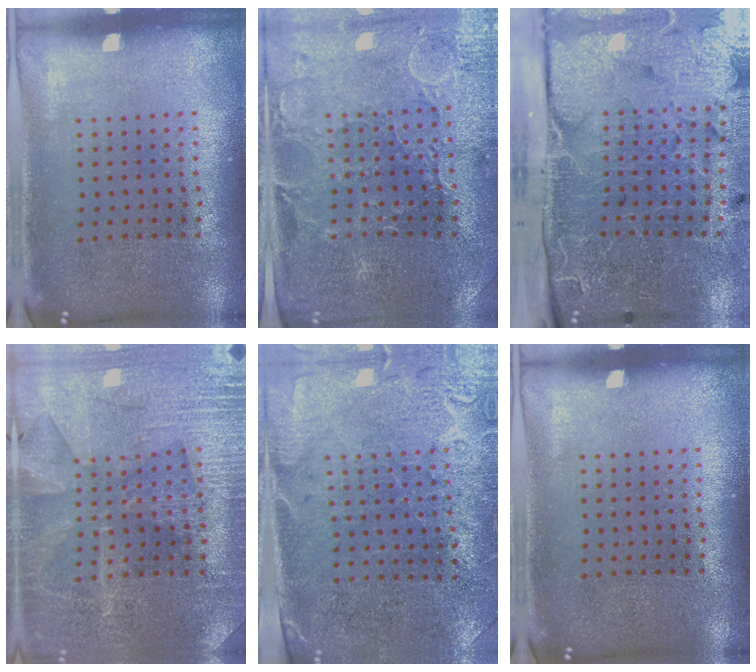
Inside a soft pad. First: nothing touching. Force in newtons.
{"total": 1.1, "press": 1.0, "slide": 0.4}
{"total": 5.0, "press": 3.9, "slide": 3.1}
{"total": 3.1, "press": 3.0, "slide": 0.5}
{"total": 2.9, "press": 2.6, "slide": 1.2}
{"total": 0.0}